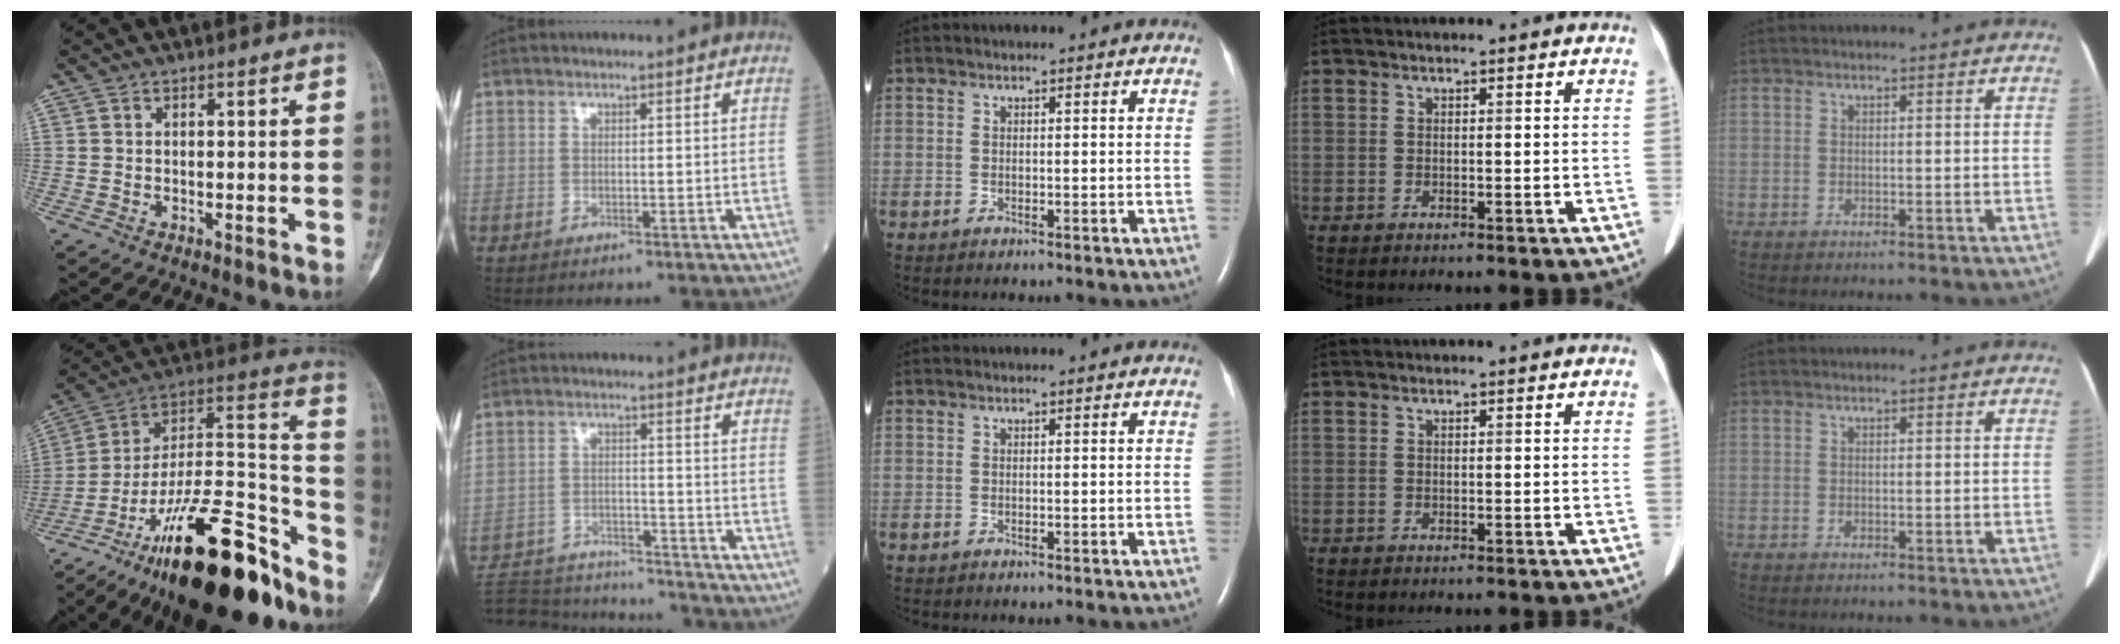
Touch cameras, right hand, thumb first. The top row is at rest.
{"thumb": {"total": 32.2, "force": [-21.4, 10.7, 21.6], "torque": [-0.271, 0.088, -0.346]}, "index": {"total": 19.7, "force": [-18.6, 3.2, 5.9], "torque": [-0.149, -0.013, -0.275]}}